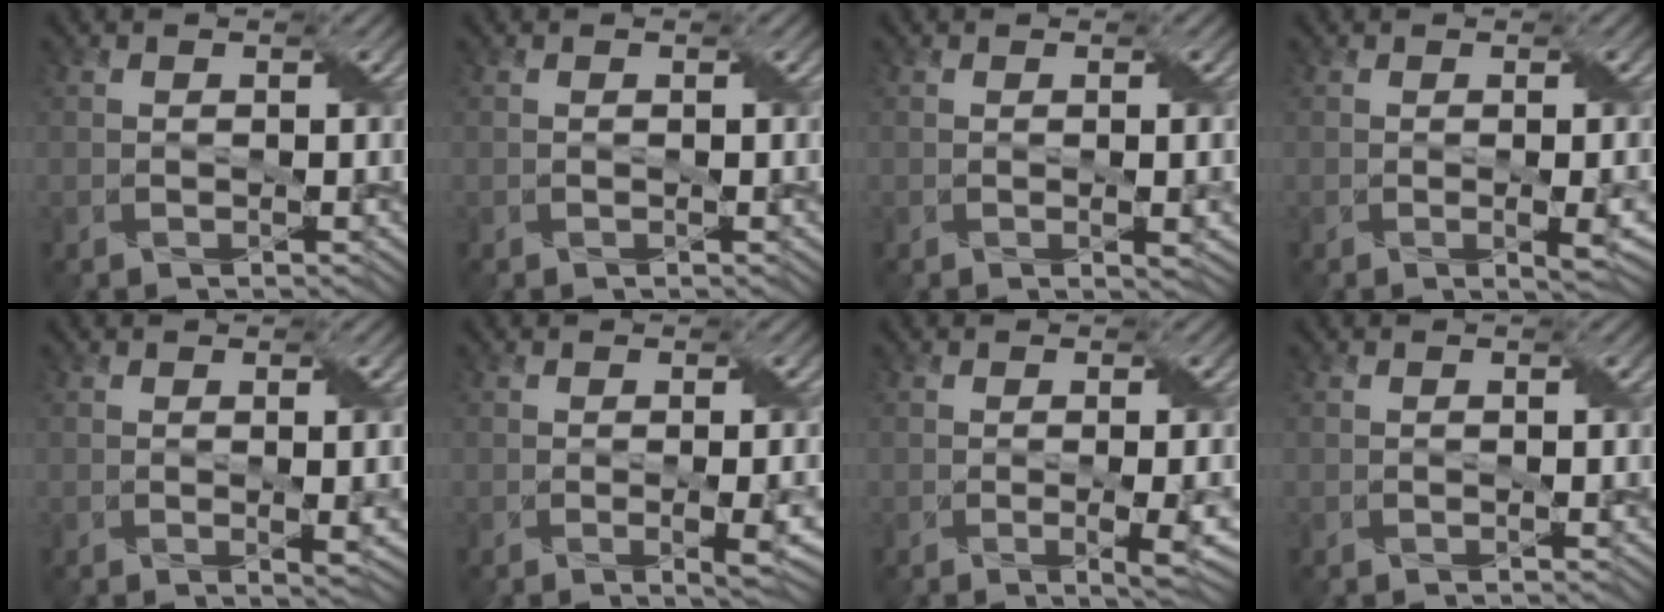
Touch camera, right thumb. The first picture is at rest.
{"total": 0.0}
{"total": 2.1, "force": [-0.1, 0.4, 2.0], "torque": [-0.030, 0.002, 0.002]}
{"total": 2.1, "force": [-0.2, 0.3, 2.1], "torque": [-0.037, 0.001, -0.001]}
{"total": 2.2, "force": [0.2, 0.3, 2.2], "torque": [-0.036, 0.002, 0.007]}
{"total": 2.7, "force": [-0.4, 0.4, 2.6], "torque": [-0.045, 0.001, -0.003]}
{"total": 3.1, "force": [-0.4, 0.5, 3.0], "torque": [-0.052, 0.000, -0.004]}
{"total": 0.0}